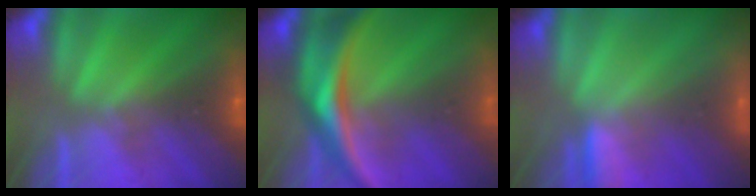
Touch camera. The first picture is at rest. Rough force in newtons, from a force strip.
{"total": 9.3}
{"total": 2.9}